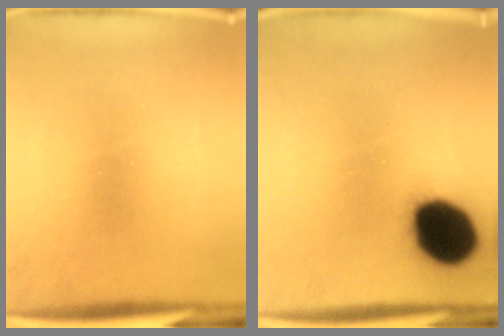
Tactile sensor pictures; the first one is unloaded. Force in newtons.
{"total": 19.3}